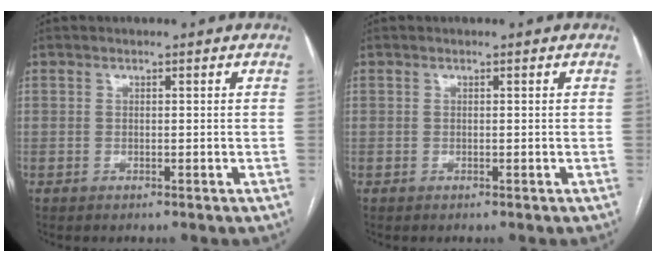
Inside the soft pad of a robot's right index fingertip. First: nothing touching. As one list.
[{"total": 0.0}]